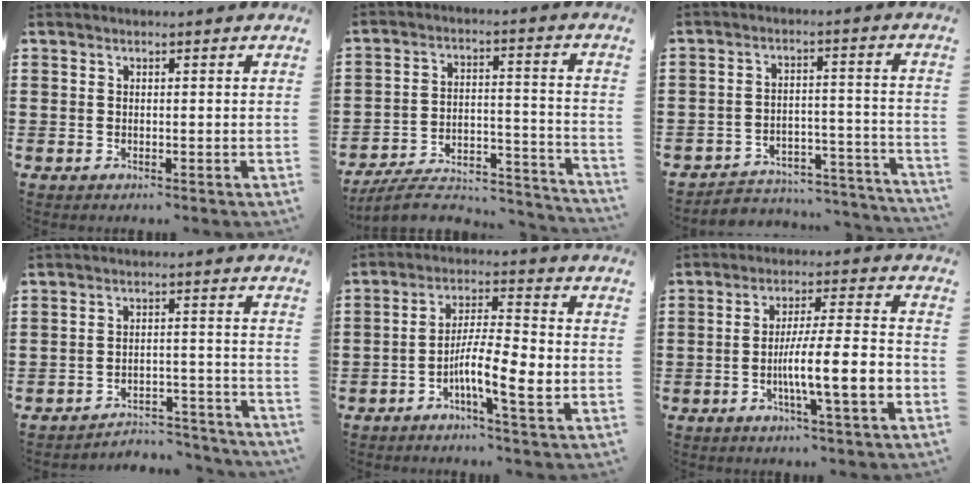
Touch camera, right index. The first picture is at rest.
{"total": 6.8, "force": [-5.8, 1.9, 3.0], "torque": [-0.049, 0.005, -0.112]}
{"total": 4.2, "force": [-4.0, 1.1, 0.8], "torque": [-0.018, 0.006, -0.084]}
{"total": 4.2, "force": [-4.0, 0.5, 1.0], "torque": [-0.022, 0.005, -0.083]}
{"total": 8.6, "force": [-3.1, 1.6, 7.8], "torque": [-0.150, -0.005, -0.059]}
{"total": 10.0, "force": [-3.0, 1.3, 9.4], "torque": [-0.156, -0.006, -0.054]}